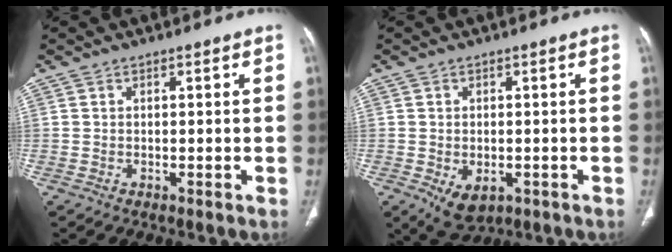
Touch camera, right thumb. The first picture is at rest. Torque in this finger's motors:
{"motor_torque": [0.96, 0.78, -0.19, -0.07, 0.01]}